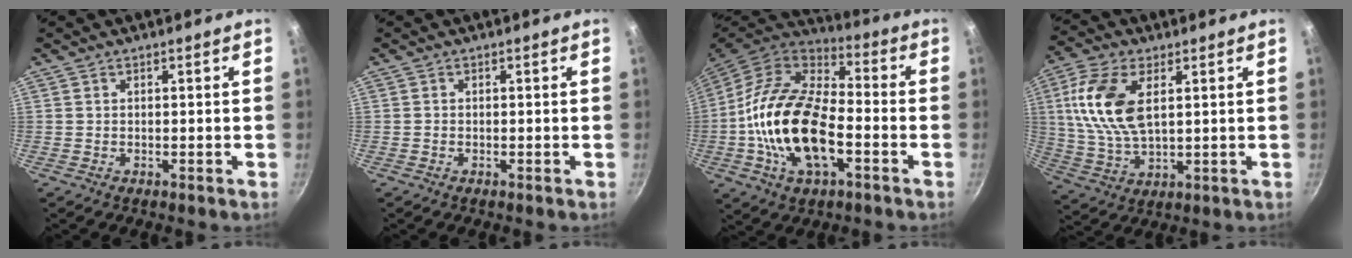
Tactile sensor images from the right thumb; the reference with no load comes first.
{"total": 0.0}
{"total": 21.6, "force": [-4.5, 11.6, 17.7], "torque": [-0.323, 0.031, -0.094]}
{"total": 13.8, "force": [3.5, 7.3, 11.2], "torque": [-0.224, -0.005, 0.069]}